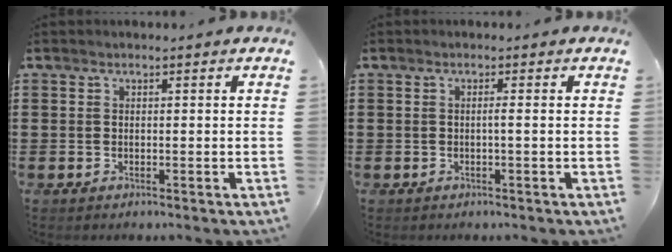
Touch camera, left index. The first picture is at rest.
{"total": 1.1, "force": [-0.1, -0.2, 1.0], "torque": [-0.018, -0.002, -0.004]}